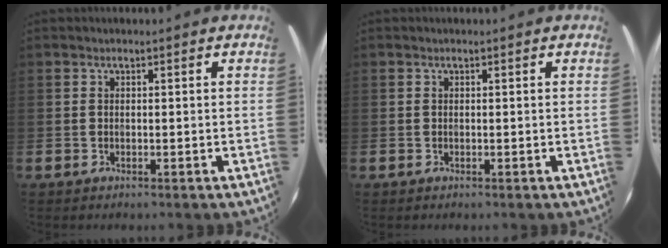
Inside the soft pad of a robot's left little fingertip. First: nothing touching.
{"total": 0.0}